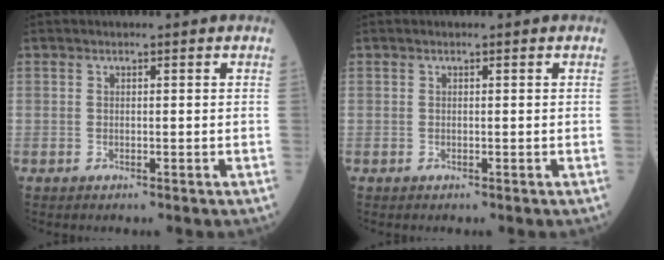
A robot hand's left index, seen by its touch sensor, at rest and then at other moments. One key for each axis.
{"total": 0.0}